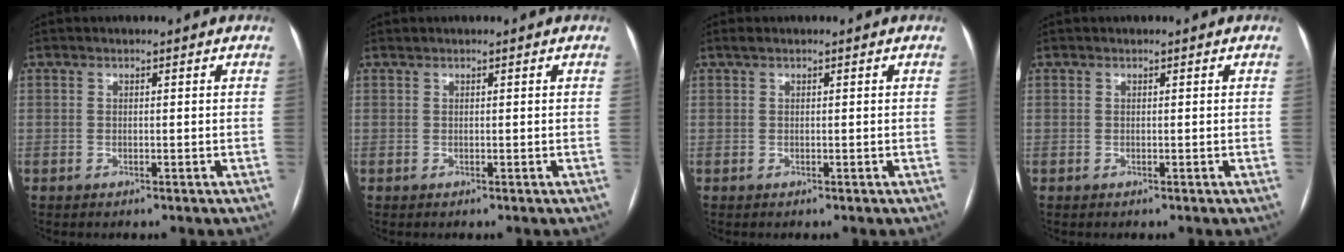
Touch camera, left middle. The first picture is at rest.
{"total": 0.0}
{"total": 0.5, "force": [0.4, 0.1, 0.3], "torque": [-0.010, 0.012, 0.010]}
{"total": 0.0}